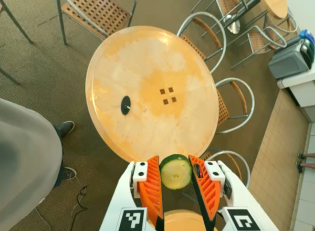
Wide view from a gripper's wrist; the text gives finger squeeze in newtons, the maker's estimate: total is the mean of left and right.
{"total": 9.5, "left": 9.4, "right": 9.6}